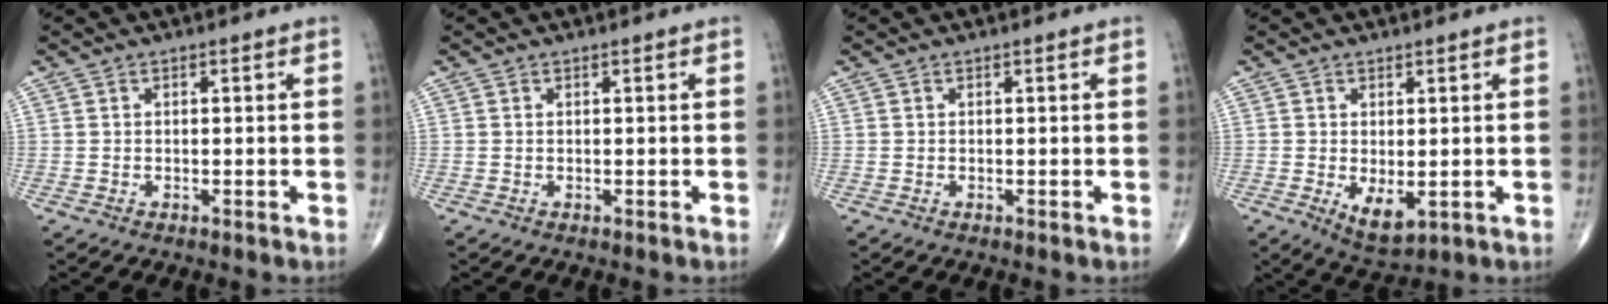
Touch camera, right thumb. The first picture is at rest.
{"total": 0.0}
{"total": 0.0}
{"total": 5.3, "force": [-0.9, 2.6, 4.5], "torque": [-0.067, -0.015, -0.001]}